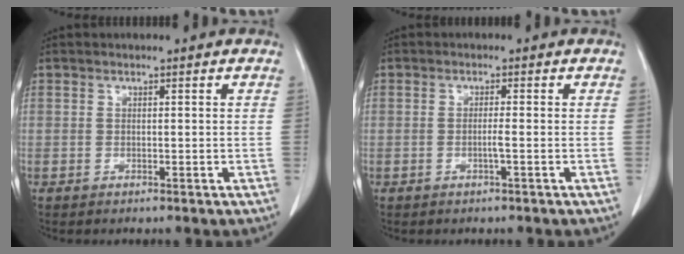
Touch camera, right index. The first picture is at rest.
{"total": 1.4, "force": [-0.4, -0.3, 1.3], "torque": [-0.026, -0.002, -0.009]}